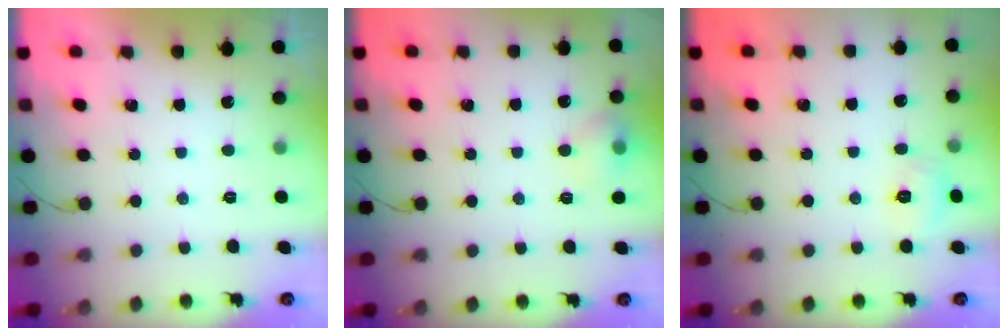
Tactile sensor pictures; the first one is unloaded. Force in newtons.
{"total": 6.8, "press": 6.7, "slide": 1.2}
{"total": 5.2, "press": 5.1, "slide": 1.1}